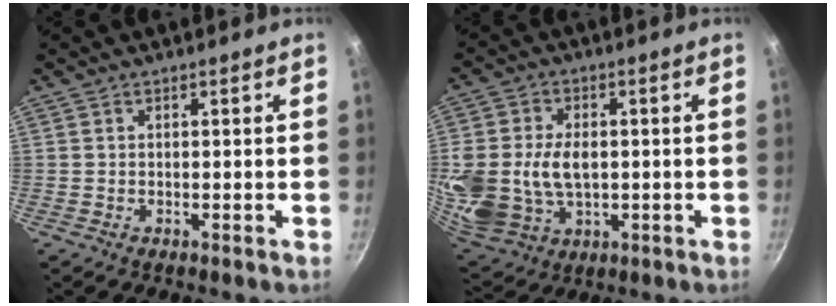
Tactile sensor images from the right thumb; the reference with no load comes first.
{"total": 17.9, "force": [0.2, 13.1, 12.2], "torque": [-0.269, 0.000, 0.016]}